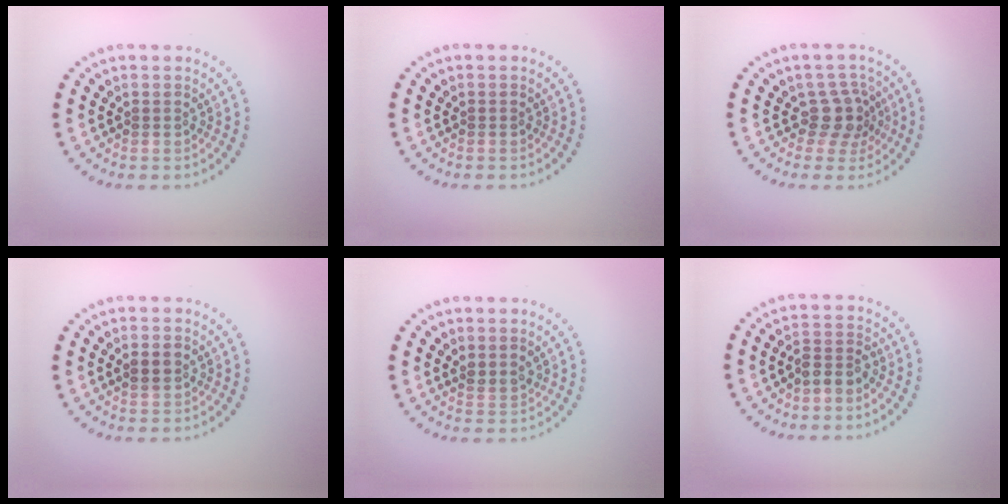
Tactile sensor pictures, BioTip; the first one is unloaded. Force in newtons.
{"total": 0.0}
{"total": 2.7, "press": 2.0, "slide": 1.8}
{"total": 1.3, "press": 1.2, "slide": 0.4}
{"total": 1.0, "press": 0.7, "slide": 0.7}
{"total": 2.1, "press": 1.7, "slide": 1.2}